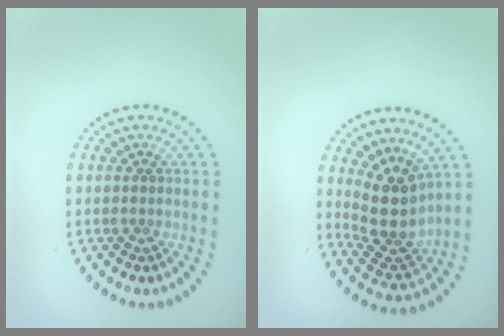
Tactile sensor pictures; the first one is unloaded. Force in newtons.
{"total": 4.3, "press": 3.4, "slide": 2.5}